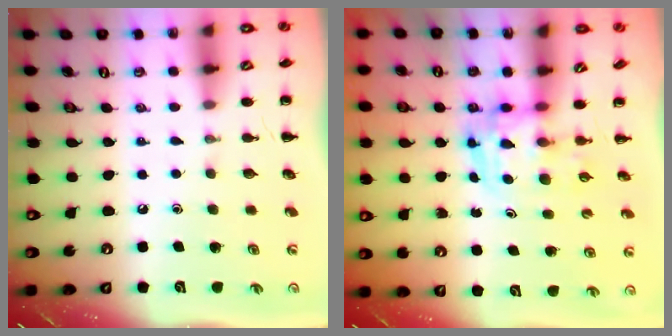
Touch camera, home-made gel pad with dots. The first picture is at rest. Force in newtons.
{"total": 3.5, "press": 3.5, "slide": 0.6}